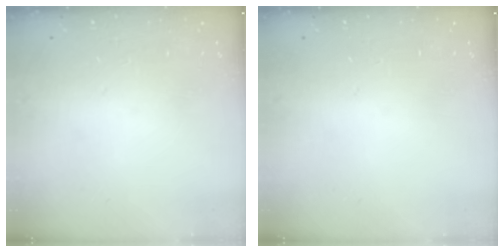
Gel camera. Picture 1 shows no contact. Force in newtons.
{"total": 0.0}